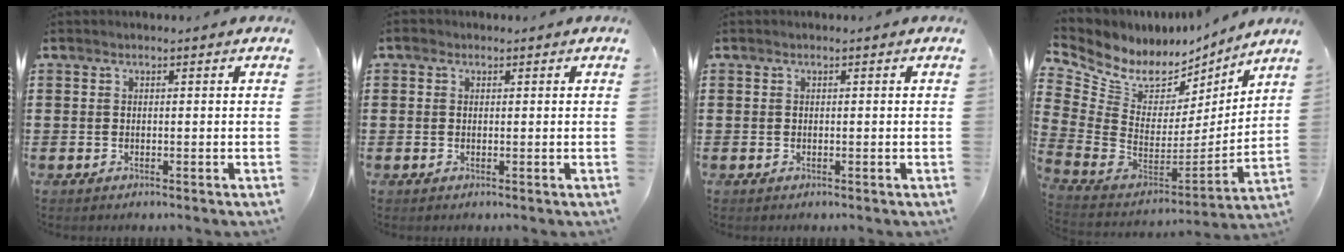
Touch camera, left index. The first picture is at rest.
{"total": 0.9, "force": [0.1, 0.8, 0.4], "torque": [-0.009, 0.008, 0.001]}
{"total": 0.0}
{"total": 7.0, "force": [5.2, 4.0, 2.3], "torque": [-0.095, -0.053, 0.091]}